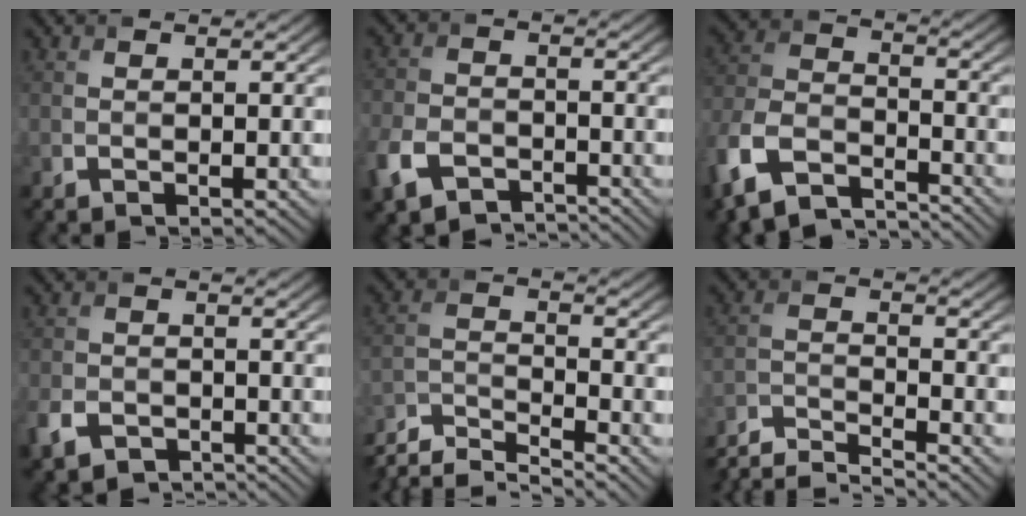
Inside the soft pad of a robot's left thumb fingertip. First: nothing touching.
{"total": 6.9, "force": [-4.5, 3.9, 3.5], "torque": [-0.085, -0.009, -0.096]}
{"total": 12.0, "force": [-8.2, 5.8, 6.5], "torque": [-0.158, -0.014, -0.159]}
{"total": 4.6, "force": [-3.1, 2.6, 2.1], "torque": [-0.048, -0.004, -0.064]}
{"total": 7.3, "force": [-5.8, 1.5, 4.0], "torque": [-0.093, -0.010, -0.118]}
{"total": 7.1, "force": [-6.2, 1.1, 3.3], "torque": [-0.072, -0.009, -0.122]}